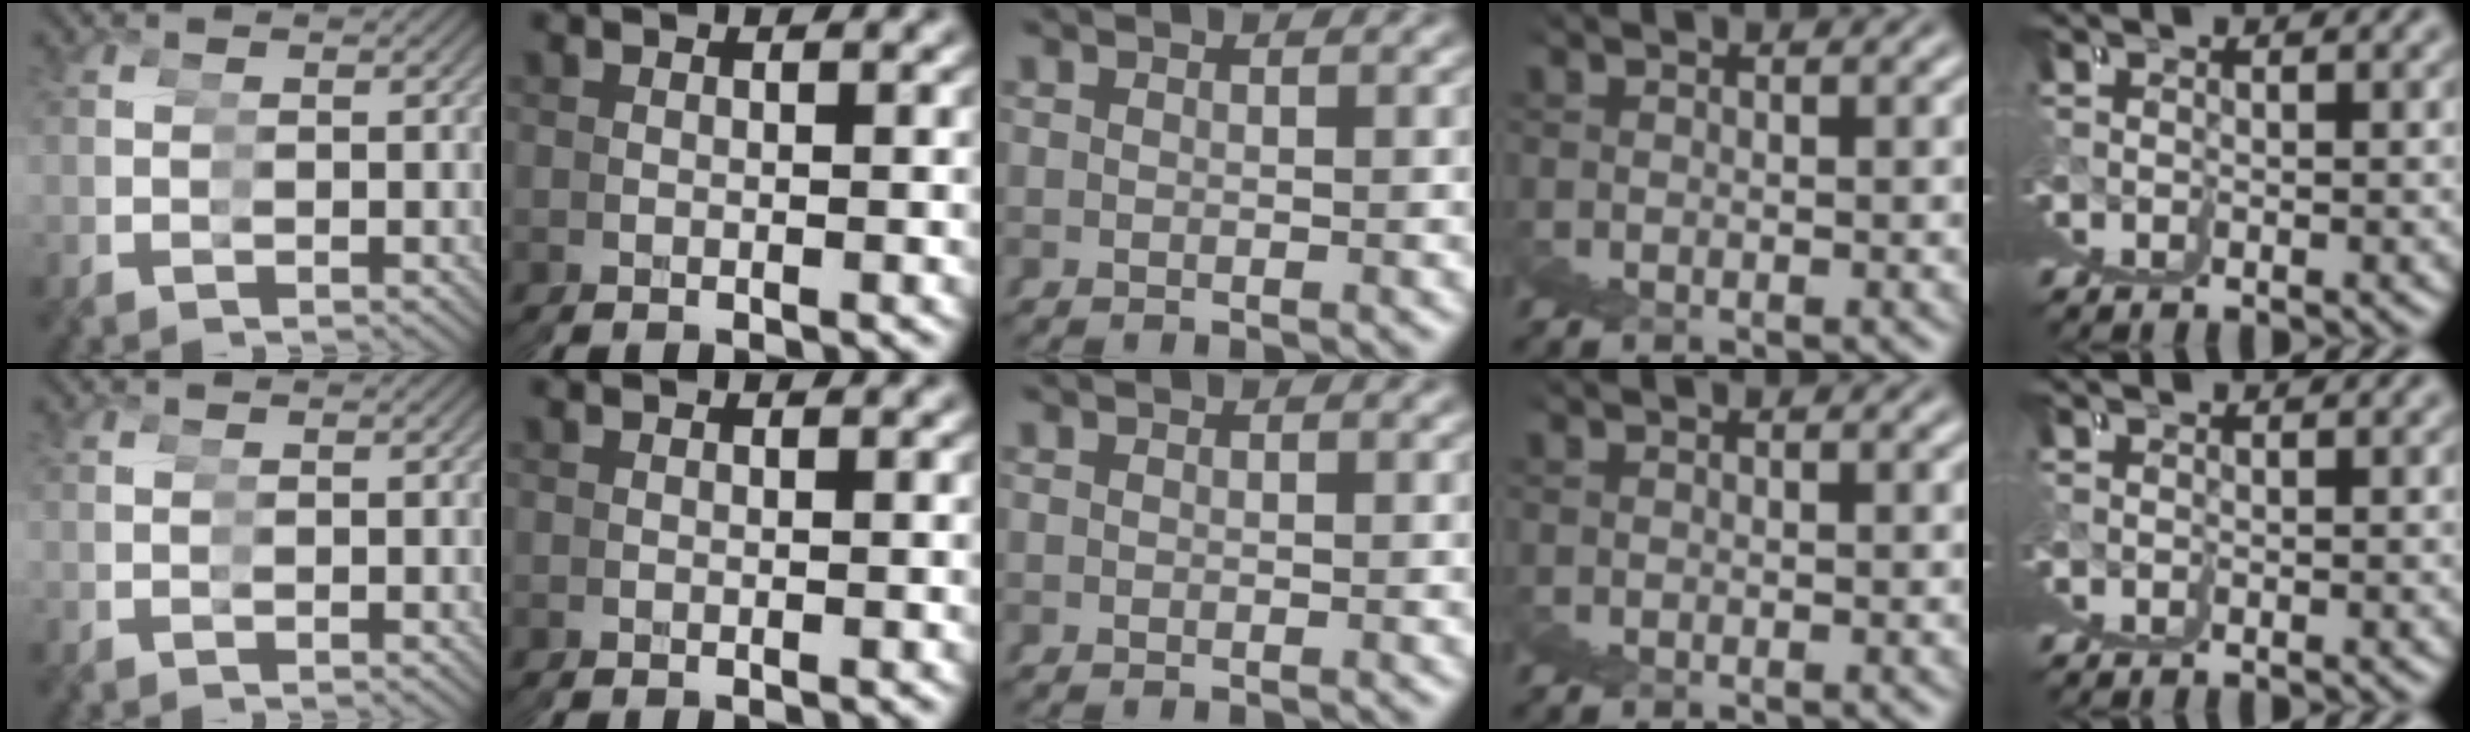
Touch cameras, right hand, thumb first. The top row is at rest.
{}